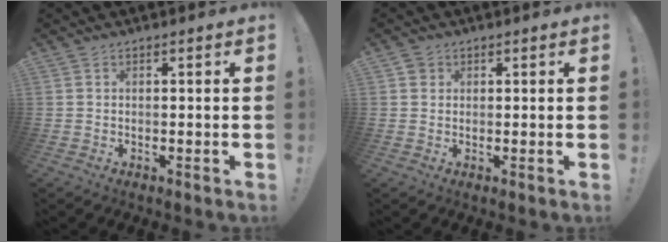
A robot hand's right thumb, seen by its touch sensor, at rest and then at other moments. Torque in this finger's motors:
{"motor_torque": [-0.01, 0.21, 0.23, -0.02, -0.01]}